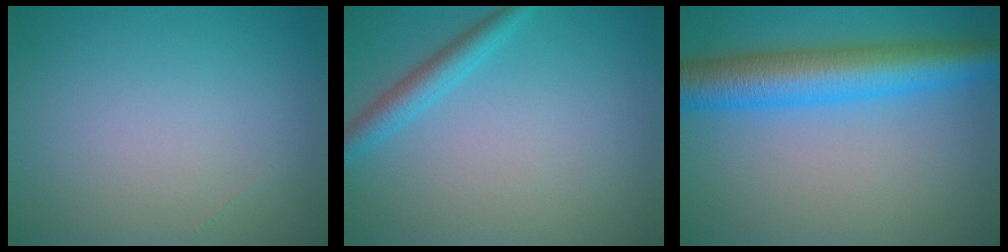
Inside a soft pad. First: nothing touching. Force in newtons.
{"total": 2.4, "press": 2.4, "slide": 0.2}
{"total": 7.9, "press": 7.9, "slide": 0.4}